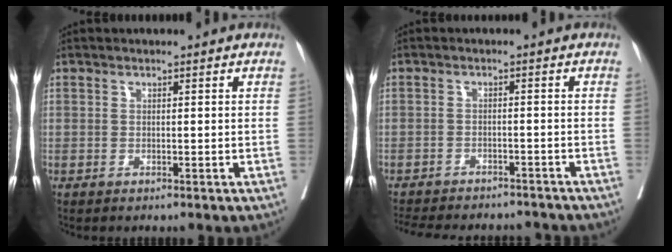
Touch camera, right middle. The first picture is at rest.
{"total": 15.1, "force": [-13.6, 4.4, 4.9], "torque": [-0.115, -0.004, -0.179]}